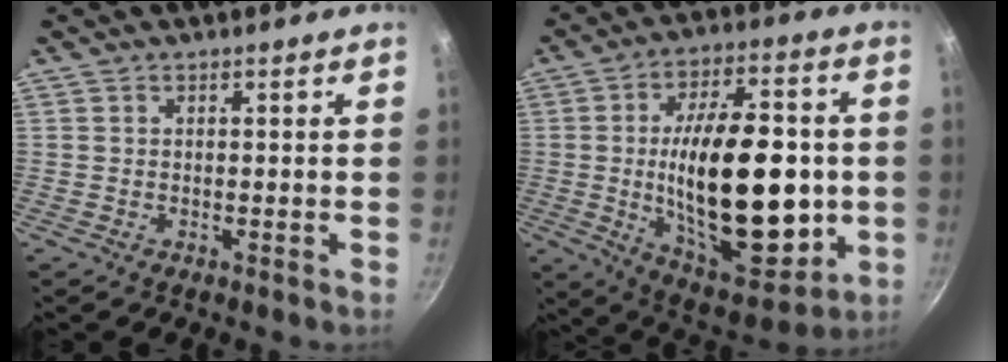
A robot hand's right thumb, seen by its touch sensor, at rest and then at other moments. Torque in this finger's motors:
{"motor_torque": [1.05, 3.96, 2.74, -0.03, 0.25]}